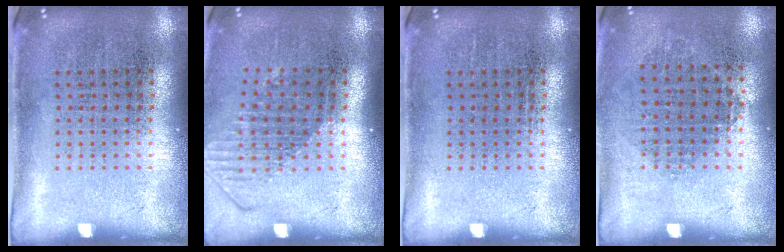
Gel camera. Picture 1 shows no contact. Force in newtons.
{"total": 1.6, "press": 1.2, "slide": 1.0}
{"total": 0.0}
{"total": 0.8, "press": 0.8, "slide": 0.3}